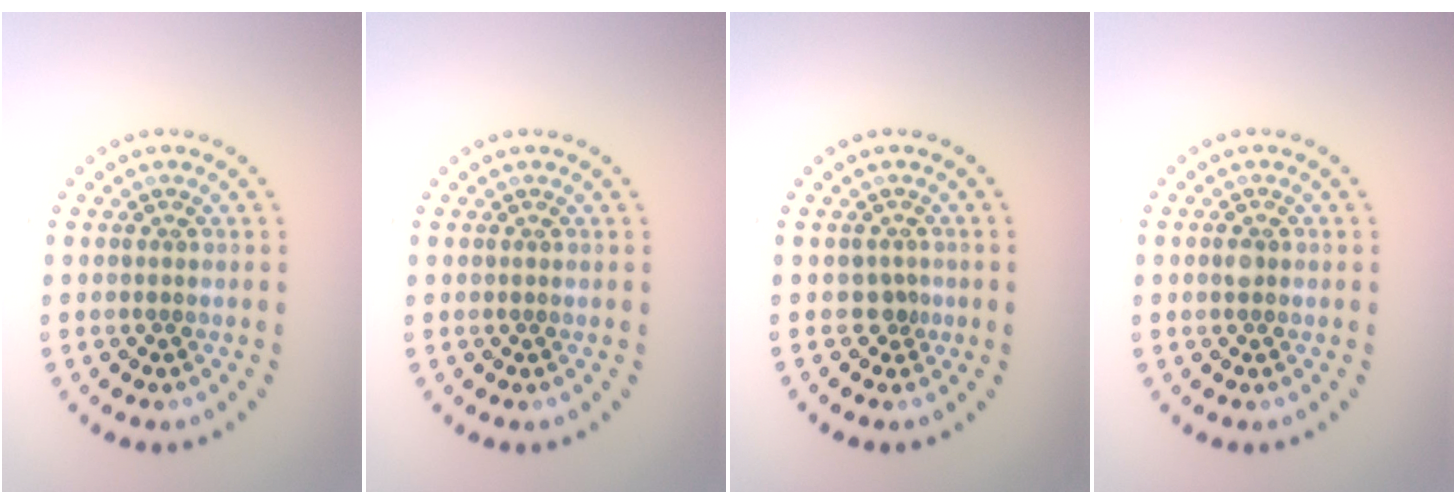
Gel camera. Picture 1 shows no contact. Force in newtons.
{"total": 0.0}
{"total": 0.9, "press": 0.5, "slide": 0.8}
{"total": 1.0, "press": 1.0, "slide": 0.1}